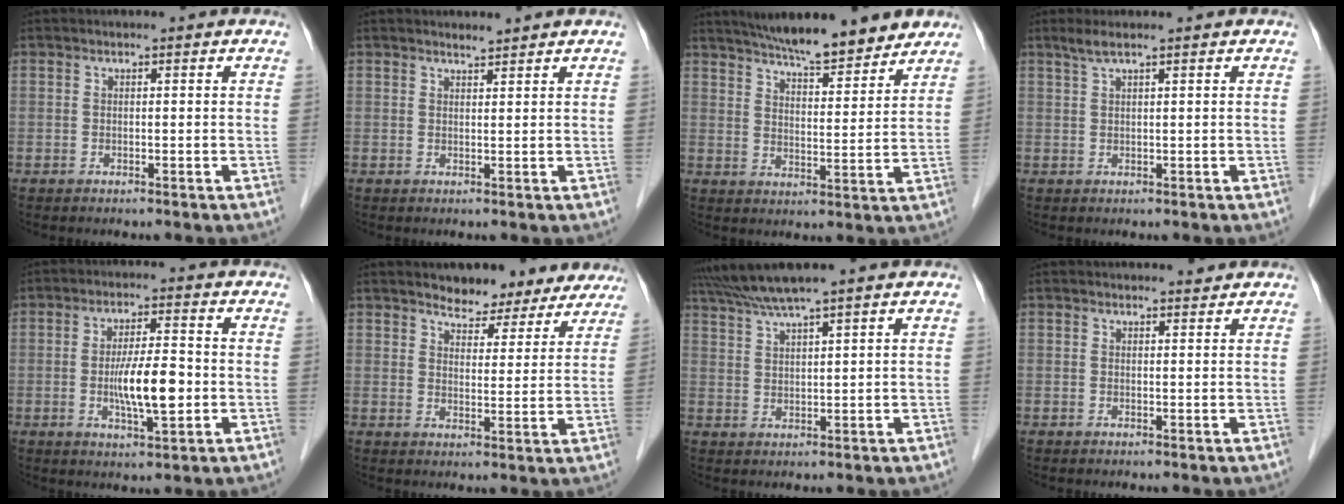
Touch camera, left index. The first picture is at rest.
{"total": 1.3, "force": [1.2, -0.1, 0.2], "torque": [-0.011, -0.001, 0.024]}
{"total": 14.3, "force": [12.4, 2.2, 6.7], "torque": [-0.100, 0.006, 0.180]}
{"total": 2.0, "force": [1.4, -0.2, 1.3], "torque": [-0.036, 0.013, 0.033]}
{"total": 7.5, "force": [-1.1, 1.4, 7.2], "torque": [-0.137, -0.006, -0.020]}
{"total": 10.2, "force": [9.1, 3.7, 2.9], "torque": [-0.019, 0.003, 0.104]}
{"total": 5.0, "force": [4.2, -1.5, 2.2], "torque": [-0.055, 0.010, 0.089]}
{"total": 1.1, "force": [1.1, 0.1, -0.1], "torque": [-0.011, -0.005, 0.014]}